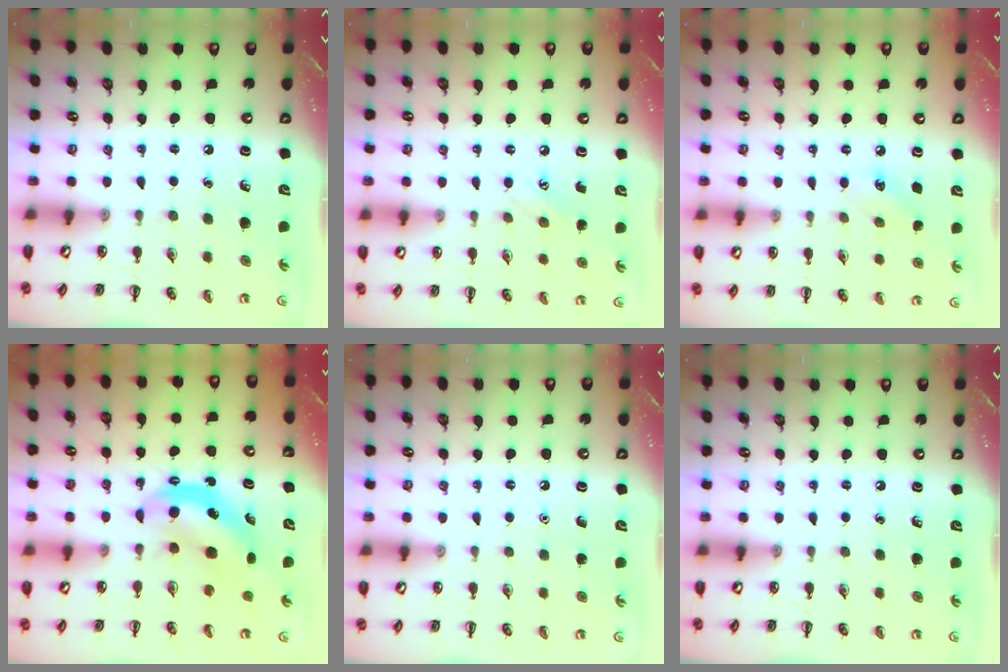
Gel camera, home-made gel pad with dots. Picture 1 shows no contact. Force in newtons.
{"total": 6.2, "press": 6.0, "slide": 1.5}
{"total": 6.4, "press": 6.2, "slide": 1.7}
{"total": 5.8, "press": 5.8, "slide": 0.5}
{"total": 1.5, "press": 1.5, "slide": 0.1}
{"total": 0.0}